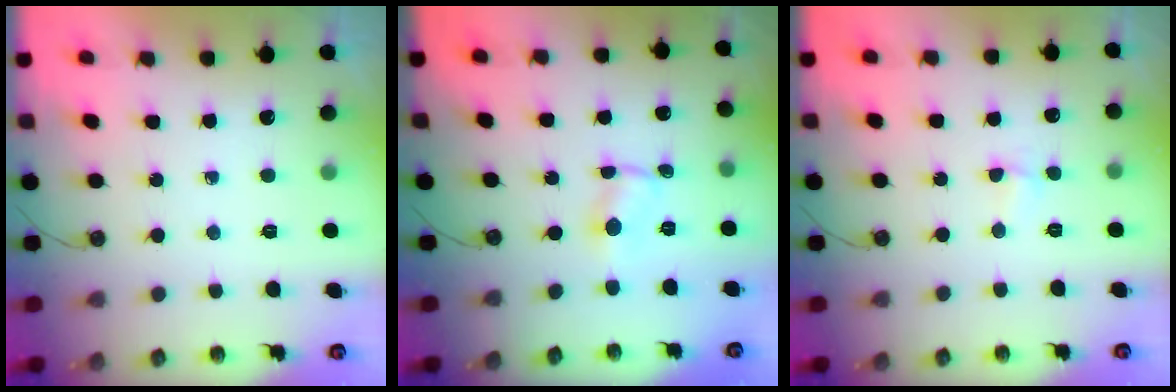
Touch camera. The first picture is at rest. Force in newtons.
{"total": 0.9, "press": 0.8, "slide": 0.2}
{"total": 2.0, "press": 1.9, "slide": 0.5}